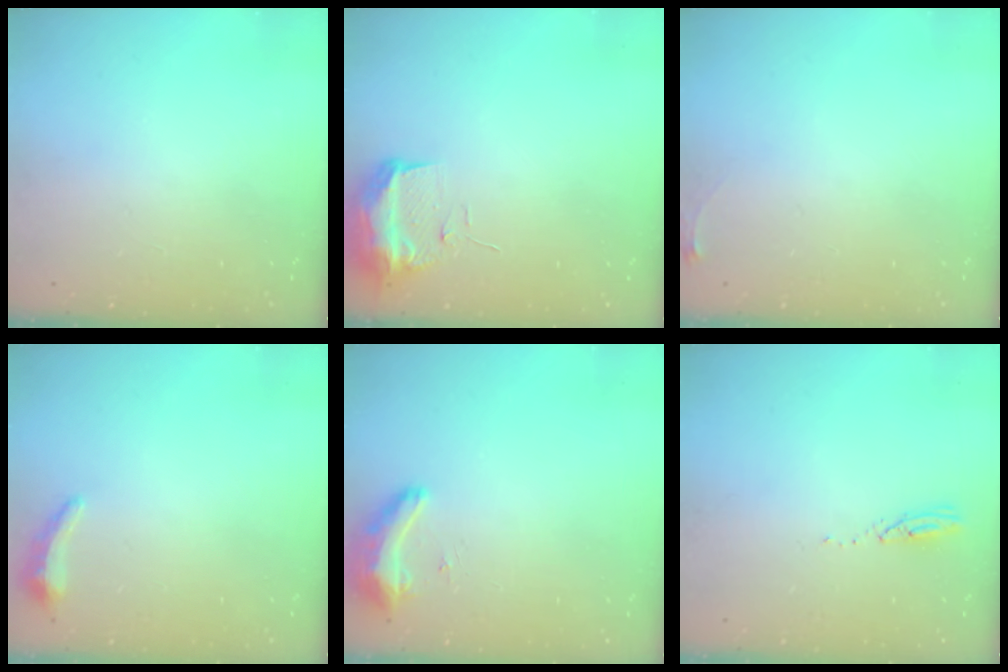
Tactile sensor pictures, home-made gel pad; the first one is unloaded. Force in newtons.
{"total": 9.2, "press": 9.2, "slide": 1.1}
{"total": 3.6, "press": 3.5, "slide": 0.4}
{"total": 5.1, "press": 4.7, "slide": 2.0}
{"total": 8.6, "press": 8.4, "slide": 1.5}
{"total": 3.1, "press": 3.1, "slide": 0.2}